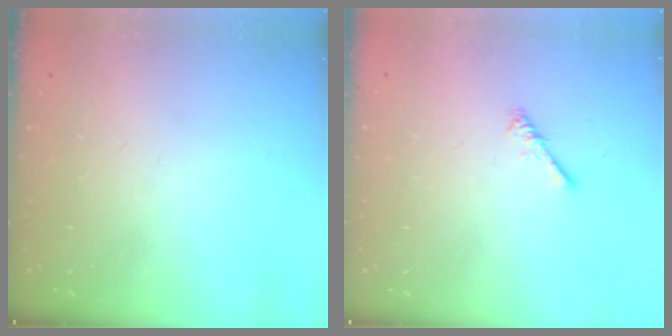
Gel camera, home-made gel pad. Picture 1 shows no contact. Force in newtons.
{"total": 0.9, "press": 0.9, "slide": 0.3}